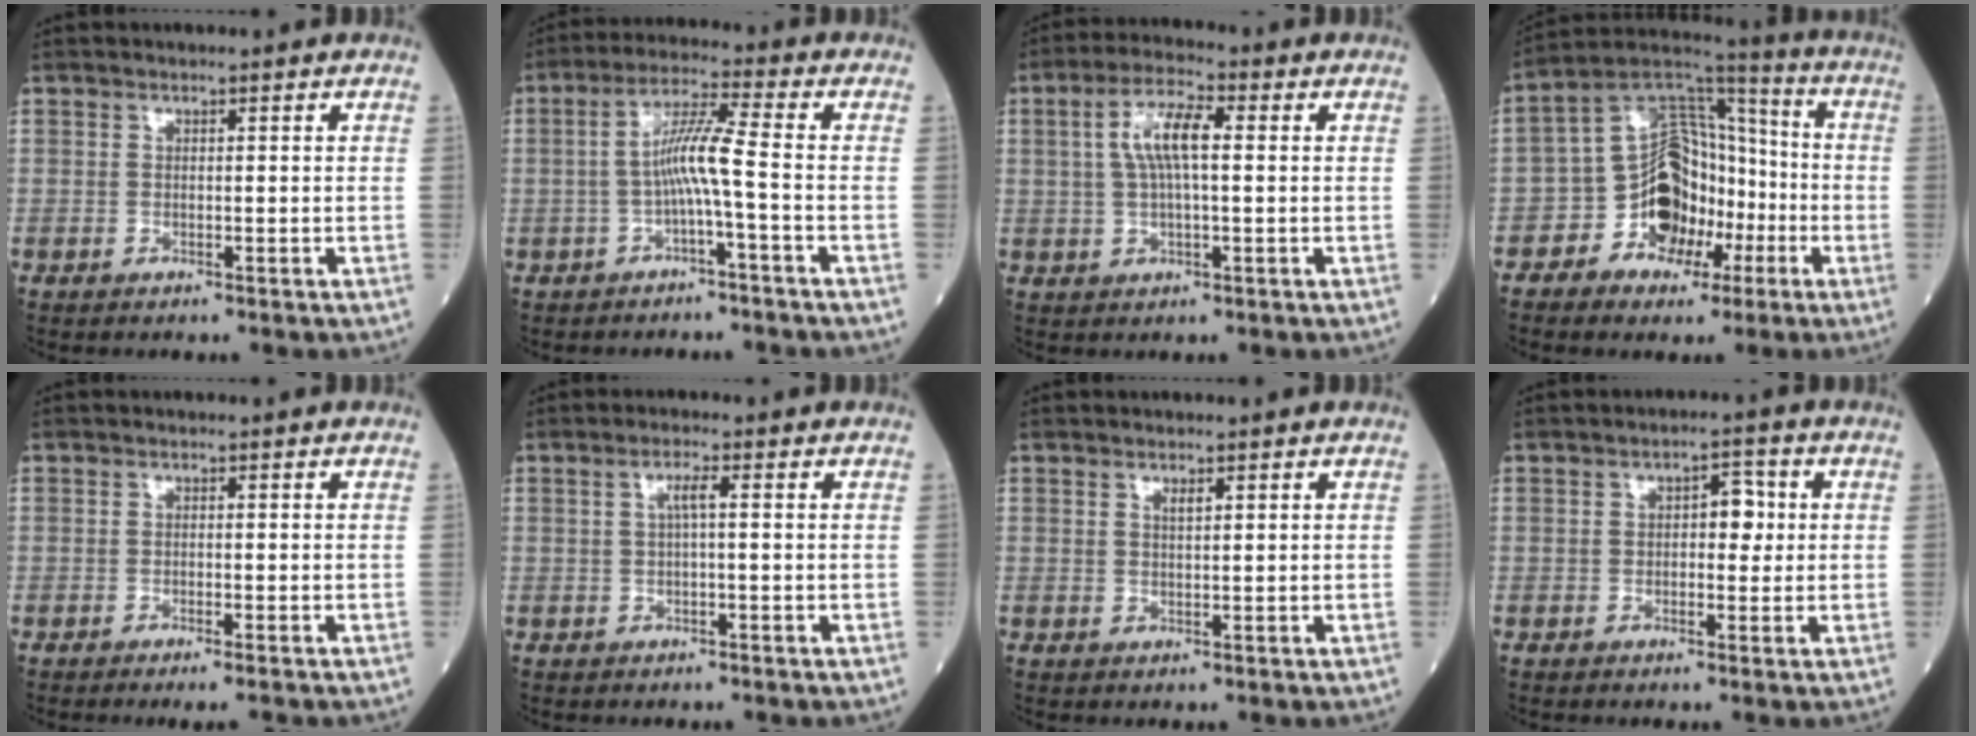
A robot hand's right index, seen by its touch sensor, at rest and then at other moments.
{"total": 6.2, "force": [-1.4, -0.6, 6.0], "torque": [-0.117, 0.018, -0.025]}
{"total": 7.0, "force": [1.2, 1.7, 6.6], "torque": [-0.135, 0.018, 0.022]}
{"total": 12.4, "force": [-4.6, 8.9, 7.3], "torque": [-0.131, 0.038, -0.076]}
{"total": 2.4, "force": [-1.9, 0.0, 1.5], "torque": [-0.018, -0.006, -0.026]}
{"total": 2.0, "force": [0.3, 0.2, 1.9], "torque": [-0.038, 0.004, 0.004]}
{"total": 0.9, "force": [0.6, 0.2, 0.7], "torque": [-0.016, -0.002, 0.012]}
{"total": 3.8, "force": [0.5, 2.0, 3.2], "torque": [-0.044, 0.014, 0.005]}